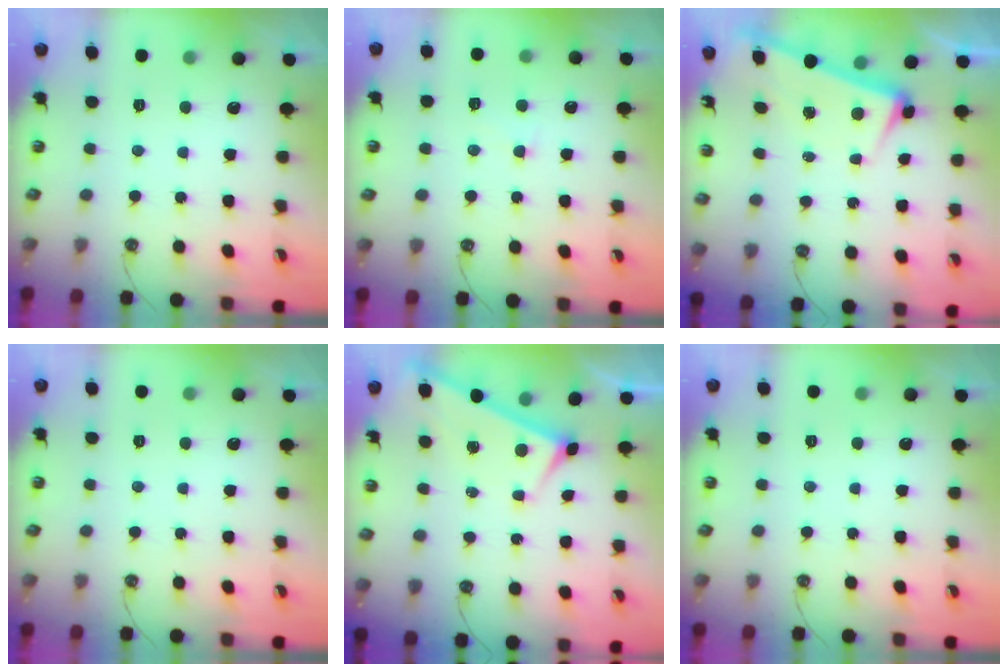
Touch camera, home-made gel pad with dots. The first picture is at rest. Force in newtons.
{"total": 1.4, "press": 1.2, "slide": 0.7}
{"total": 3.3, "press": 3.1, "slide": 1.1}
{"total": 0.0}
{"total": 3.6, "press": 3.6, "slide": 0.3}
{"total": 0.0}